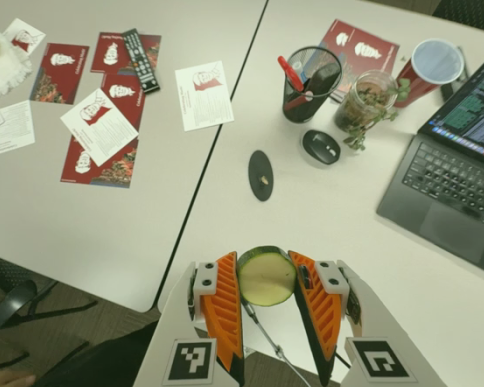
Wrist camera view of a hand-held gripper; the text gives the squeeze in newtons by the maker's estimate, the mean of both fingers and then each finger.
{"total": 11.4, "left": 11.3, "right": 11.5}